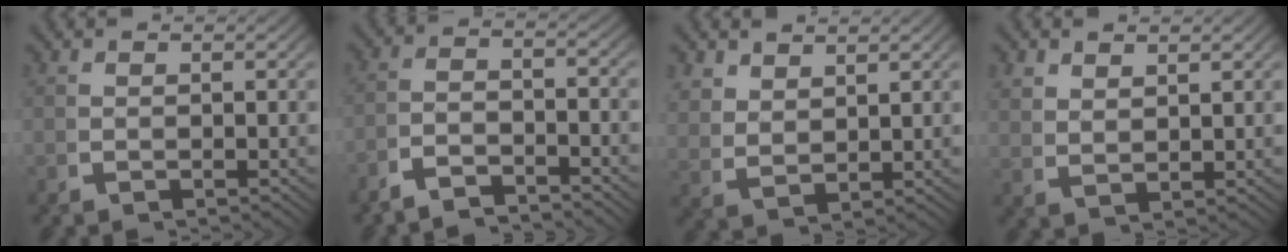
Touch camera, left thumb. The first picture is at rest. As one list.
[{"total": 3.1, "force": [-2.6, 0.8, 1.5], "torque": [-0.025, -0.009, -0.053]}, {"total": 2.9, "force": [2.1, 1.5, 1.4], "torque": [-0.036, -0.012, 0.056]}, {"total": 2.1, "force": [2.0, 0.4, 0.7], "torque": [-0.013, 0.001, 0.049]}]